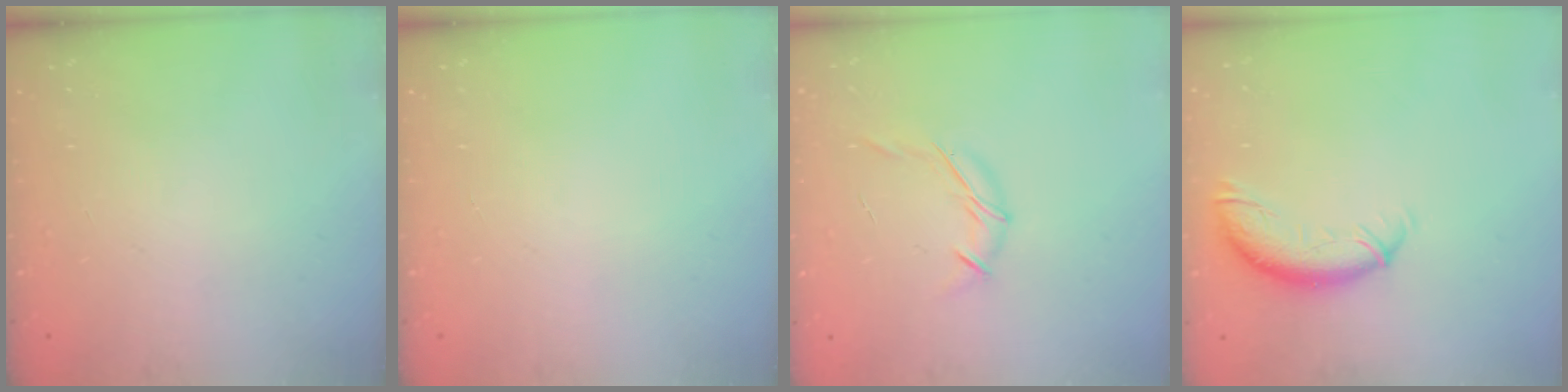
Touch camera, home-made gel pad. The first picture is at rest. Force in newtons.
{"total": 0.0}
{"total": 6.4, "press": 6.3, "slide": 0.9}
{"total": 10.3, "press": 10.3, "slide": 0.8}